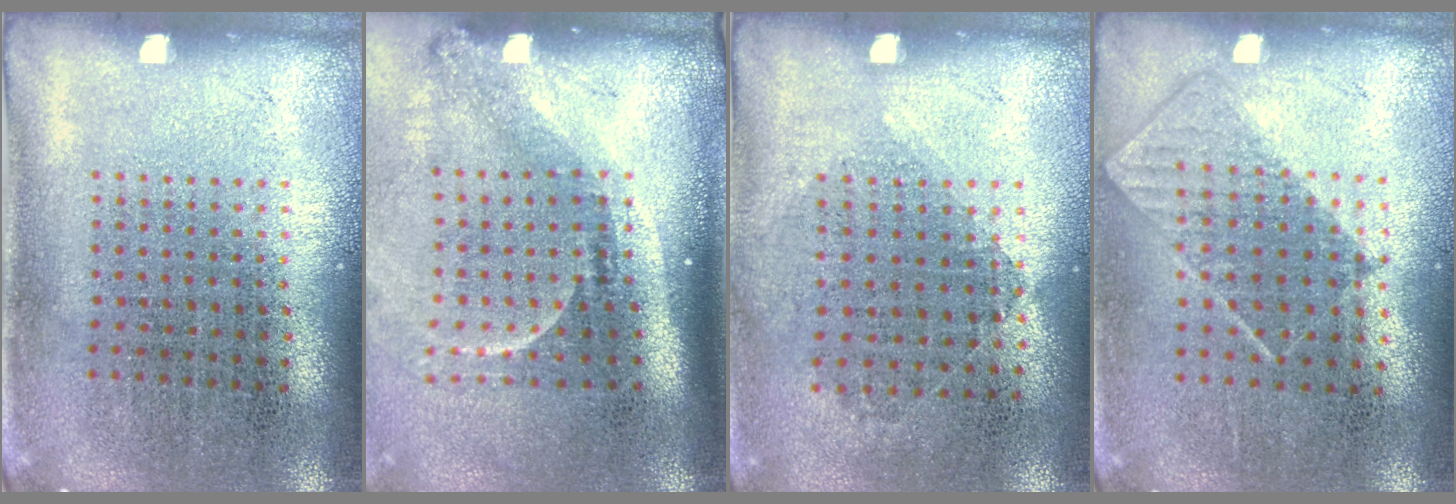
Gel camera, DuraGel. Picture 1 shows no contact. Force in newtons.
{"total": 2.3, "press": 1.5, "slide": 1.7}
{"total": 0.9, "press": 0.8, "slide": 0.4}
{"total": 0.7, "press": 0.6, "slide": 0.4}